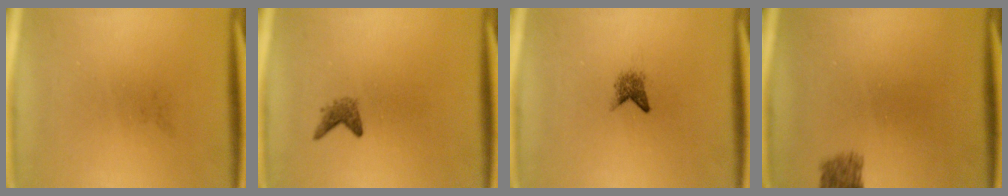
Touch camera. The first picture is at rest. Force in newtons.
{"total": 1.4}
{"total": 1.8}
{"total": 2.5}